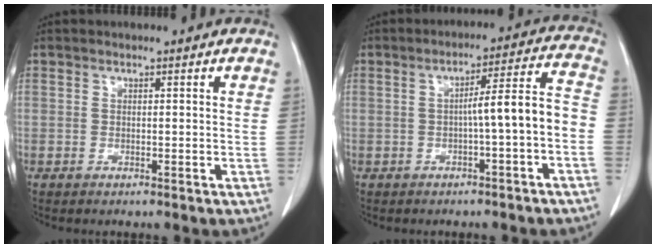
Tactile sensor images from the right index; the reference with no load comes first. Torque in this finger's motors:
{"motor_torque": [0.93, -0.44, 0.53, 0.12]}